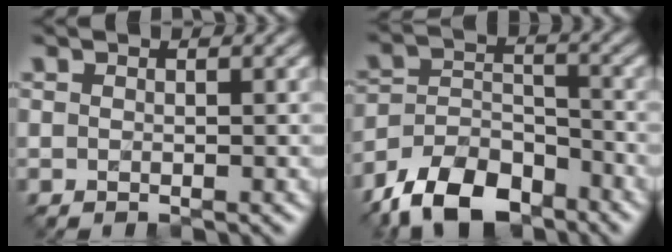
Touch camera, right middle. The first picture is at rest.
{"total": 8.9, "force": [-7.0, 4.2, 3.5], "torque": [-0.058, -0.001, -0.132]}